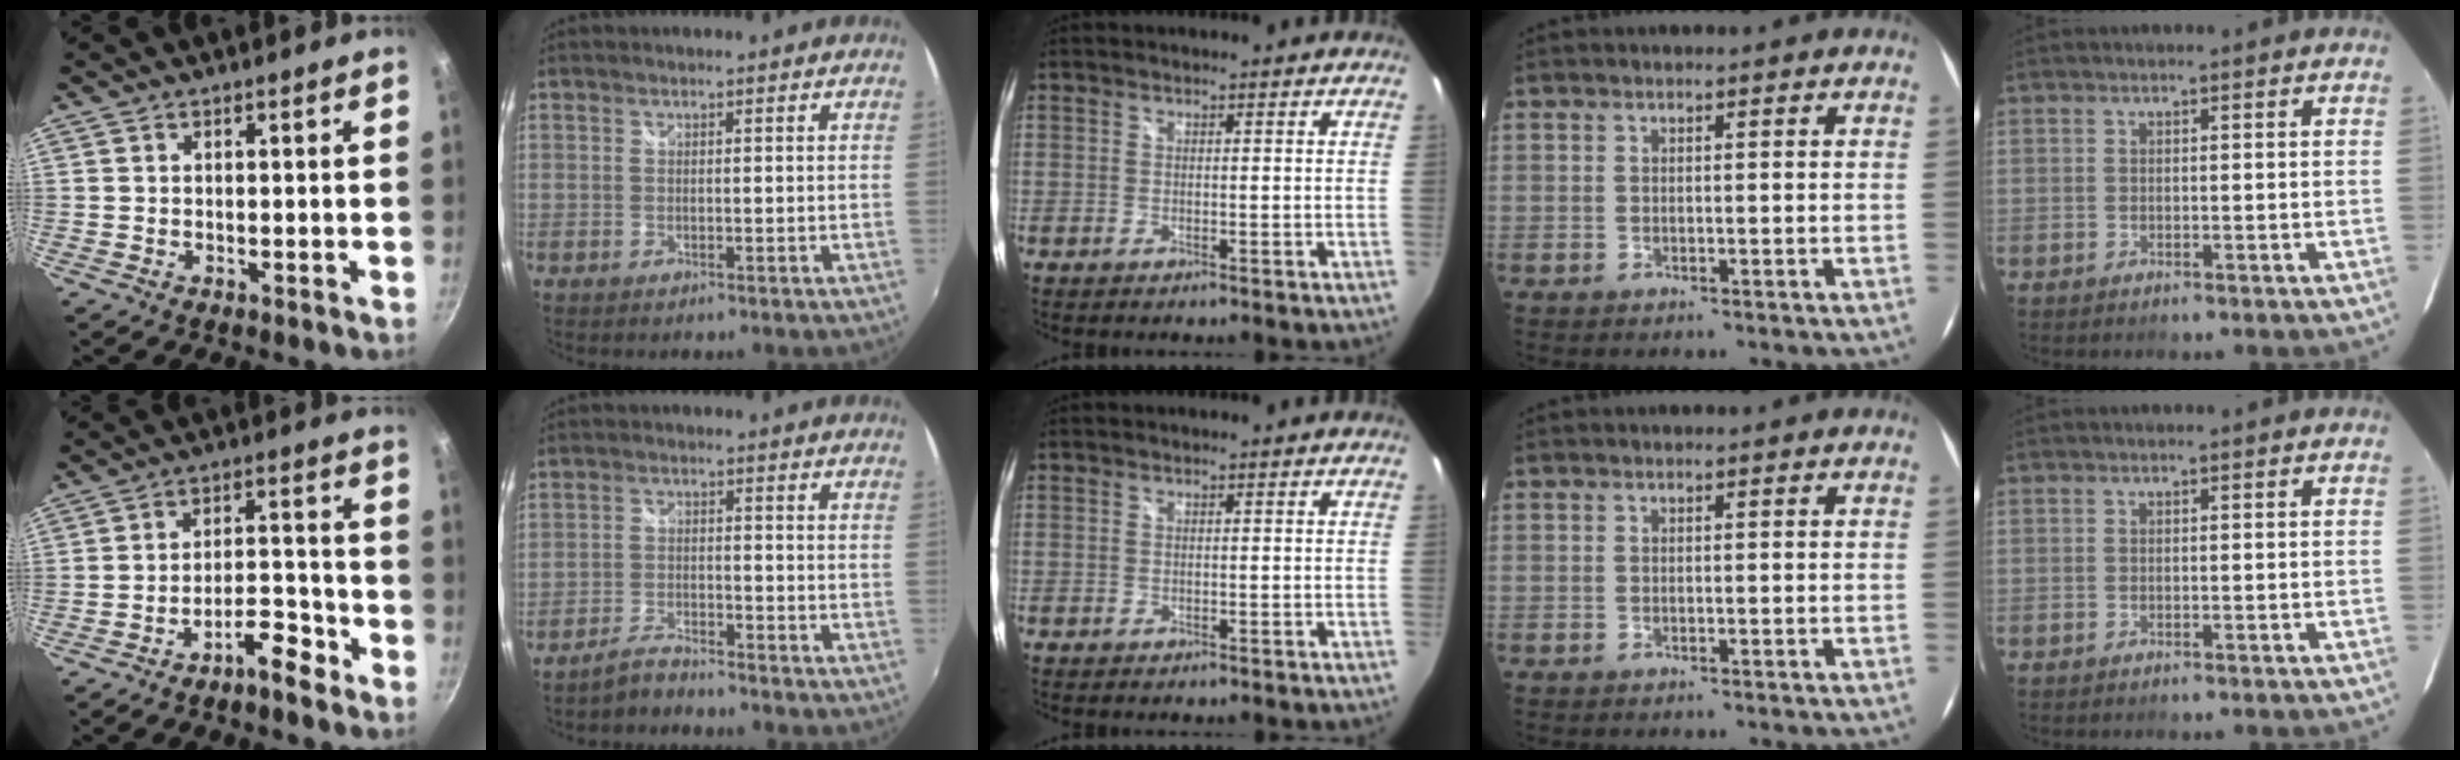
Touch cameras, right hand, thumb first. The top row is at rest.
{"thumb": {"total": 7.0, "force": [-5.1, 2.2, 4.3], "torque": [-0.053, 0.052, -0.081]}, "index": {"total": 4.2, "force": [-4.0, 0.6, 1.1], "torque": [-0.040, 0.001, -0.074]}}